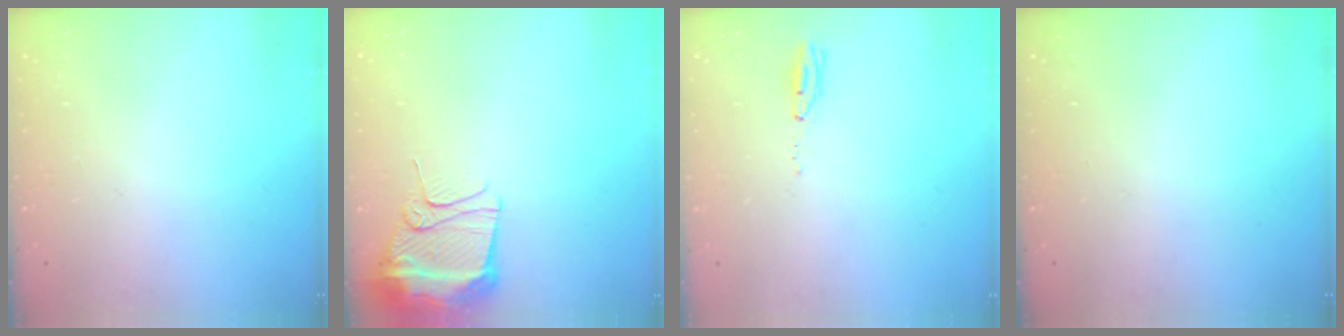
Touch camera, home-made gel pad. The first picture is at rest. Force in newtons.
{"total": 12.1, "press": 12.0, "slide": 1.4}
{"total": 3.5, "press": 2.9, "slide": 2.0}
{"total": 0.0}